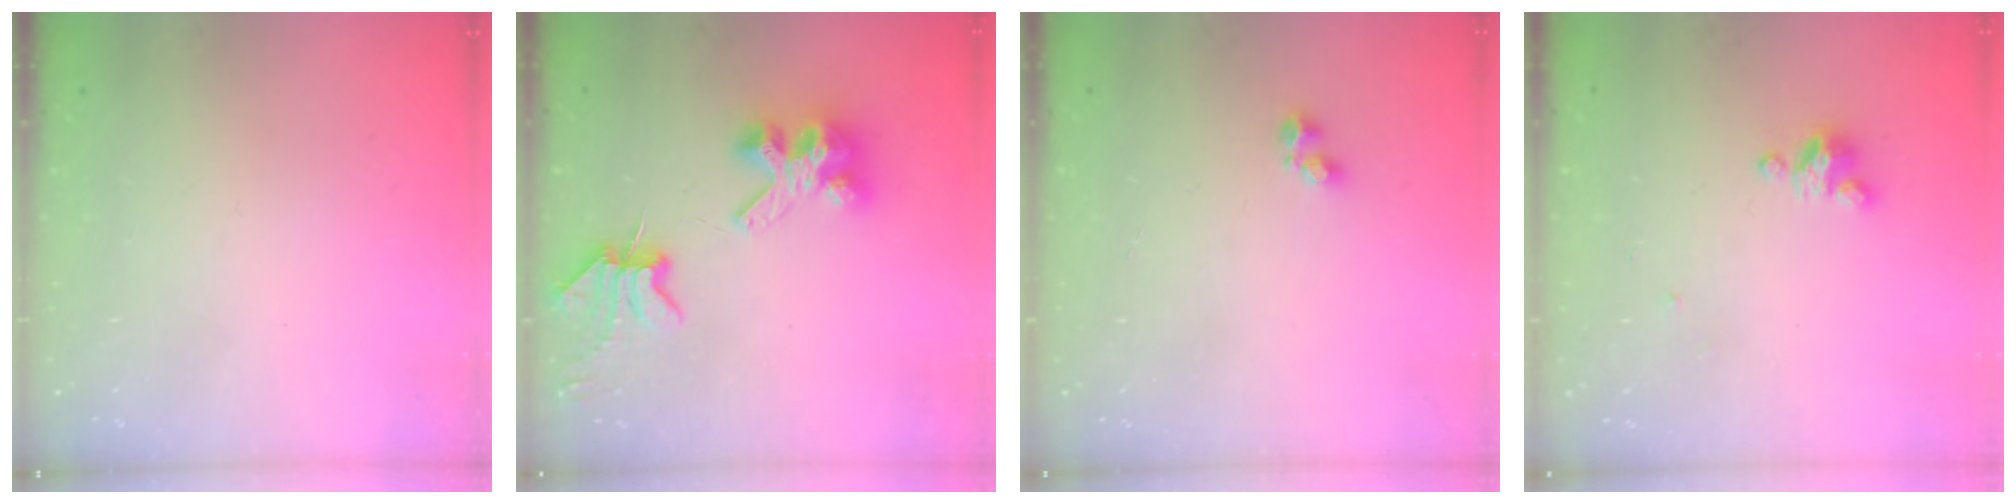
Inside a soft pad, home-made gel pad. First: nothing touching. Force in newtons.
{"total": 6.7, "press": 6.7, "slide": 0.9}
{"total": 2.4, "press": 2.3, "slide": 0.8}
{"total": 2.9, "press": 2.9, "slide": 0.3}